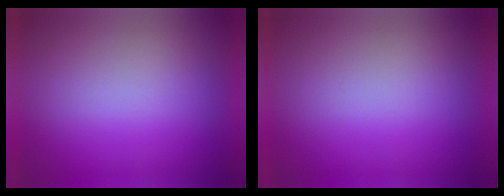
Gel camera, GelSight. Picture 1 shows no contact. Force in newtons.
{"total": 0.0}